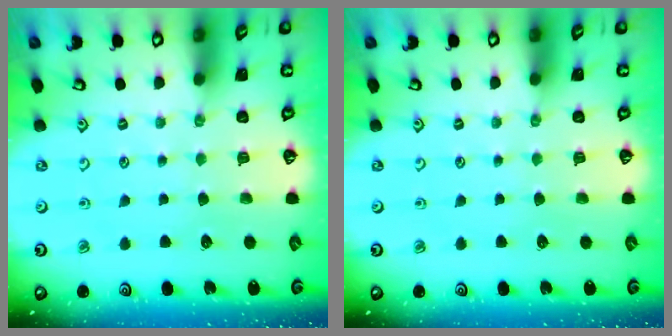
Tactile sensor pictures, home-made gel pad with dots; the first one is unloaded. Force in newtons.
{"total": 0.0}